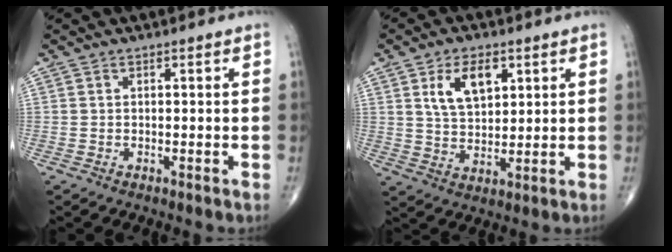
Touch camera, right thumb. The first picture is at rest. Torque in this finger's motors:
{"motor_torque": [-0.40, 0.46, 0.48, 0.04, 0.03]}